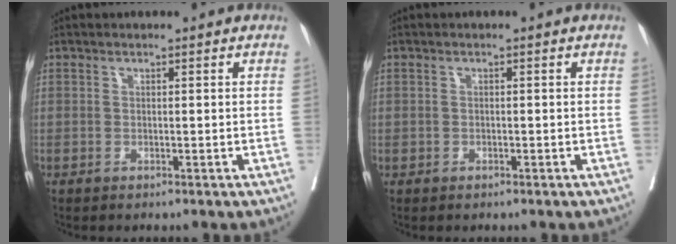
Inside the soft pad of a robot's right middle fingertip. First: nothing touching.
{"total": 0.6, "force": [-0.2, 0.5, 0.1], "torque": [-0.001, 0.004, -0.003]}